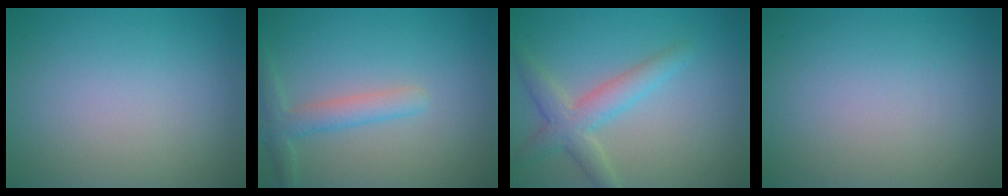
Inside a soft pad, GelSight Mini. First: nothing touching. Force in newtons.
{"total": 2.5, "press": 2.5, "slide": 0.0}
{"total": 3.8, "press": 3.8, "slide": 0.3}
{"total": 0.0}